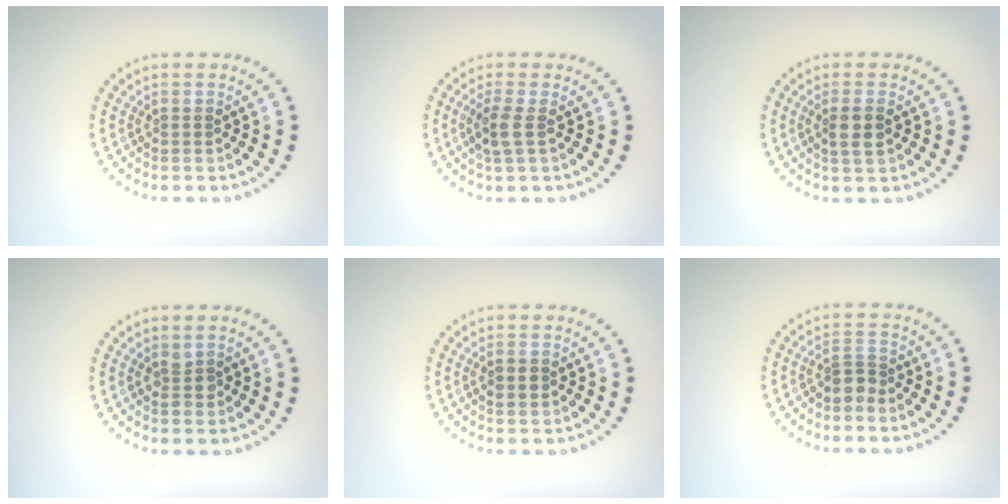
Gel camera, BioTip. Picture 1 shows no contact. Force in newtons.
{"total": 2.1, "press": 1.9, "slide": 1.0}
{"total": 2.0, "press": 1.9, "slide": 0.7}
{"total": 1.1, "press": 1.1, "slide": 0.2}
{"total": 1.2, "press": 1.2, "slide": 0.1}
{"total": 2.0, "press": 1.6, "slide": 1.2}